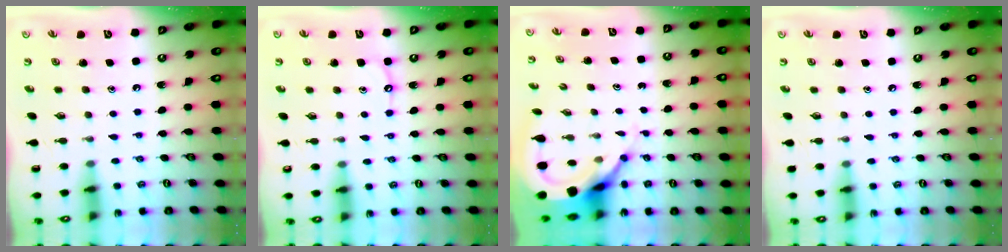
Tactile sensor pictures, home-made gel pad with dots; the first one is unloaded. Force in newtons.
{"total": 5.0, "press": 5.0, "slide": 0.3}
{"total": 8.9, "press": 8.8, "slide": 1.1}
{"total": 0.0}